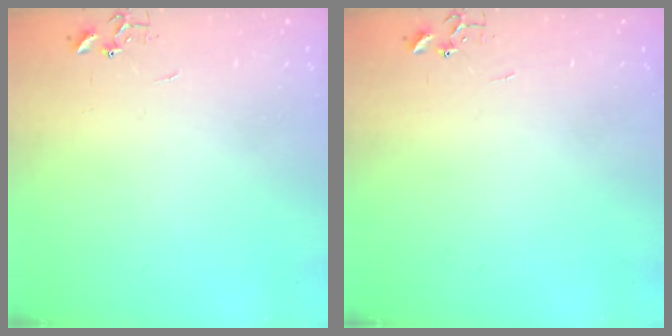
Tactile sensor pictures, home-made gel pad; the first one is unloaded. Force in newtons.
{"total": 0.0}